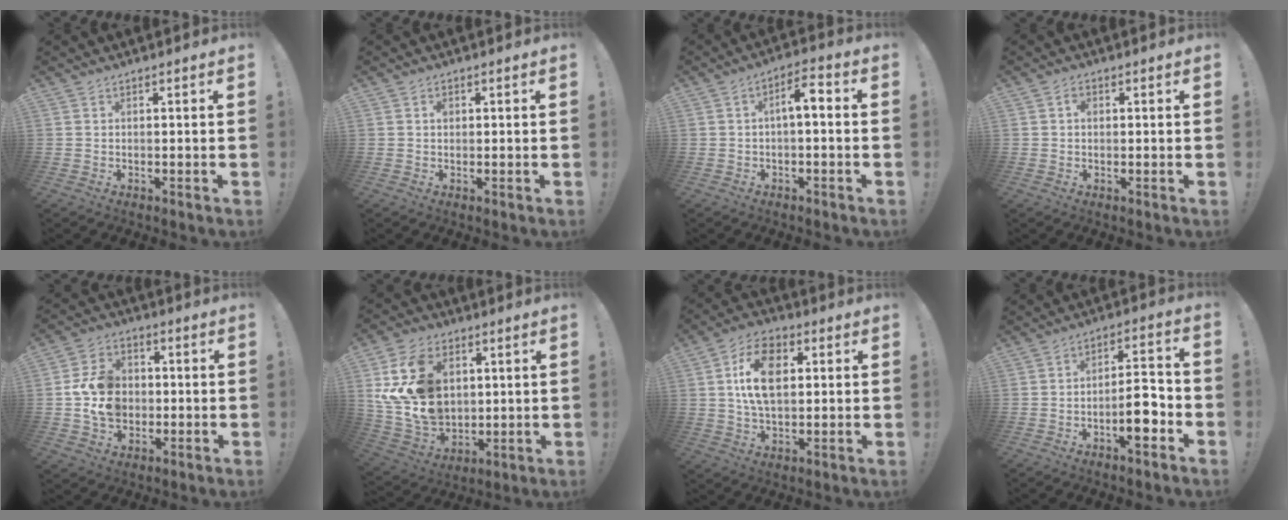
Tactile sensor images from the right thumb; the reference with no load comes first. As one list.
[{"total": 1.1, "force": [0.2, 0.9, 0.6], "torque": [0.001, -0.002, 0.000]}, {"total": 5.7, "force": [-0.6, 2.1, 5.3], "torque": [-0.080, 0.010, -0.016]}, {"total": 1.5, "force": [0.0, 1.2, 0.9], "torque": [-0.013, 0.005, -0.003]}, {"total": 12.0, "force": [-0.6, 10.1, 6.4], "torque": [-0.113, 0.018, -0.003]}, {"total": 20.7, "force": [5.6, 15.0, 13.0], "torque": [-0.262, -0.022, 0.112]}, {"total": 13.4, "force": [3.2, 8.6, 9.8], "torque": [-0.169, 0.006, 0.053]}, {"total": 9.7, "force": [-3.9, 3.4, 8.2], "torque": [-0.116, 0.021, -0.069]}]